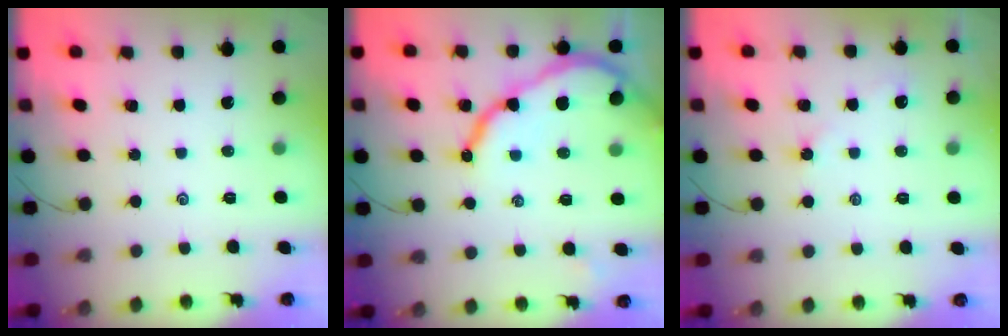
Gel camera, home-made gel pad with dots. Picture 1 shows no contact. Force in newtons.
{"total": 11.9, "press": 11.8, "slide": 1.3}
{"total": 2.3, "press": 2.3, "slide": 0.5}